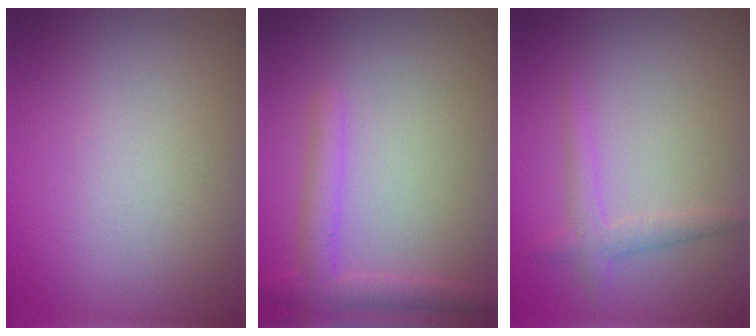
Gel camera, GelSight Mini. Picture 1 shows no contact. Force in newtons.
{"total": 2.8, "press": 2.8, "slide": 0.2}
{"total": 1.8, "press": 1.8, "slide": 0.0}